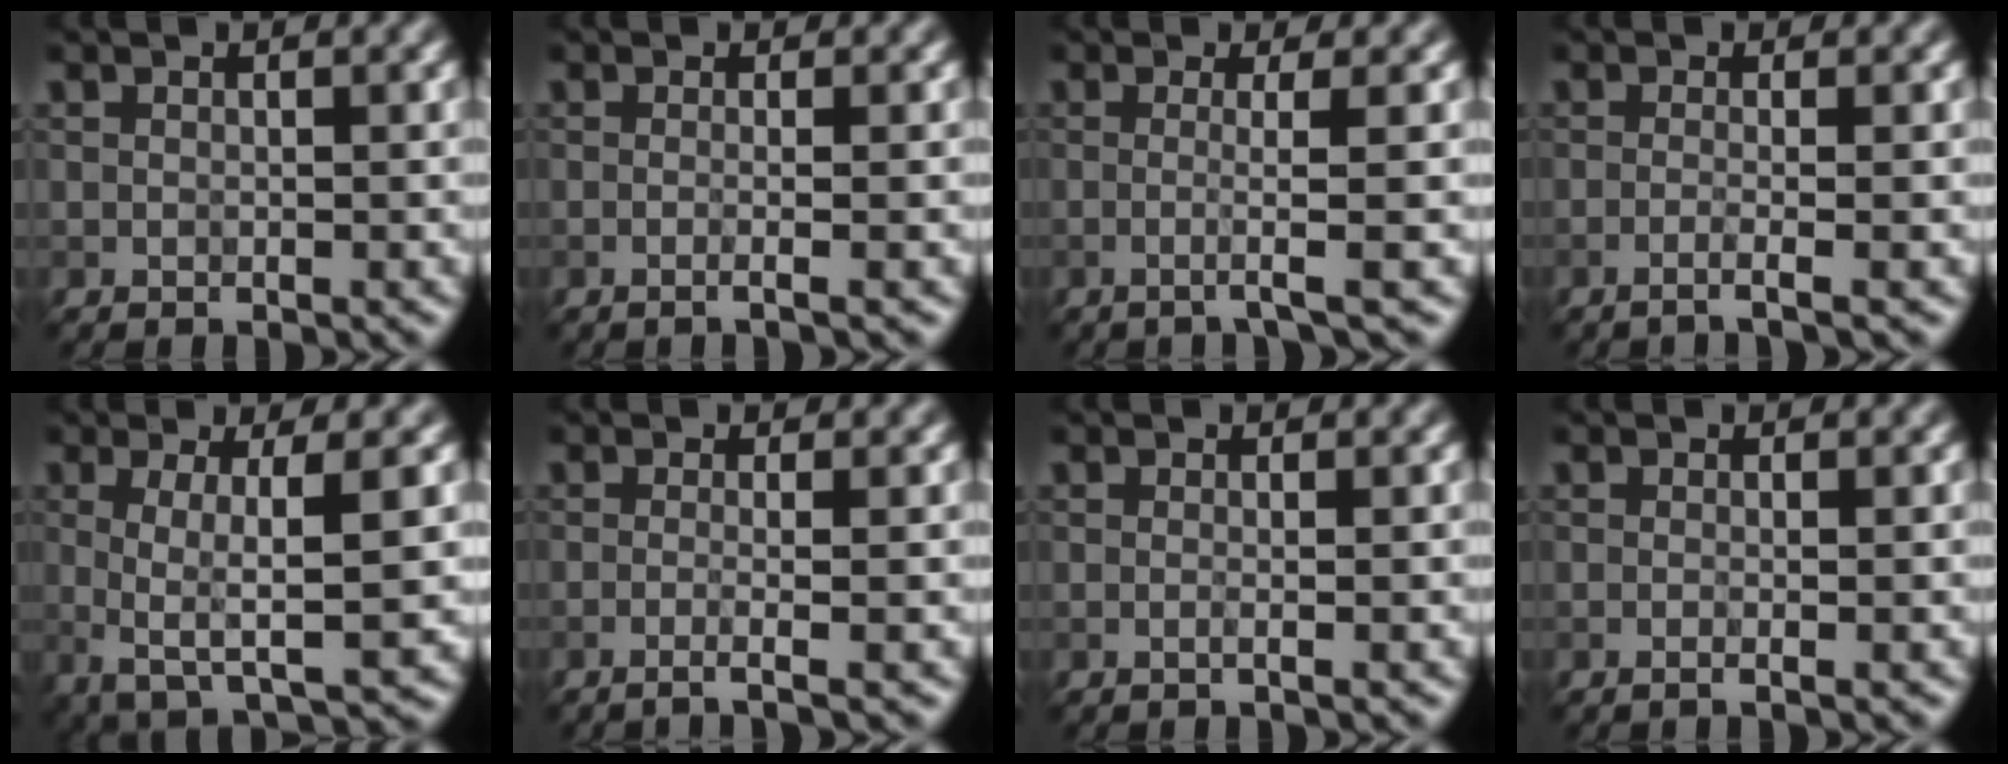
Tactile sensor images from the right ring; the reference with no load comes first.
{"total": 2.4, "force": [0.0, 1.1, 2.1], "torque": [-0.010, -0.007, -0.029]}
{"total": 2.8, "force": [-0.2, 0.4, 2.7], "torque": [-0.045, -0.008, -0.017]}
{"total": 2.3, "force": [-0.6, 0.8, 2.1], "torque": [-0.015, -0.007, -0.028]}
{"total": 5.8, "force": [-0.1, 1.6, 5.6], "torque": [-0.086, -0.003, -0.004]}
{"total": 2.8, "force": [-0.4, 1.1, 2.5], "torque": [-0.018, -0.004, -0.032]}
{"total": 1.1, "force": [-0.1, 0.4, 1.0], "torque": [-0.012, -0.008, -0.011]}
{"total": 1.3, "force": [-0.1, 0.5, 1.2], "torque": [-0.010, -0.009, -0.015]}